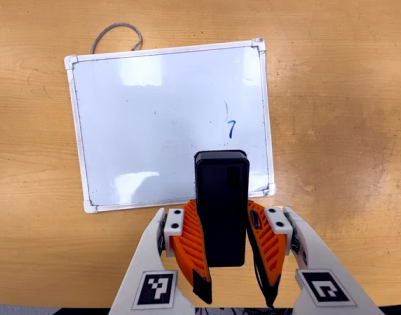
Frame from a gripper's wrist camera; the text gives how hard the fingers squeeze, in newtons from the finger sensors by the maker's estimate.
{"total": 9.1, "left": 7.9, "right": 10.4}